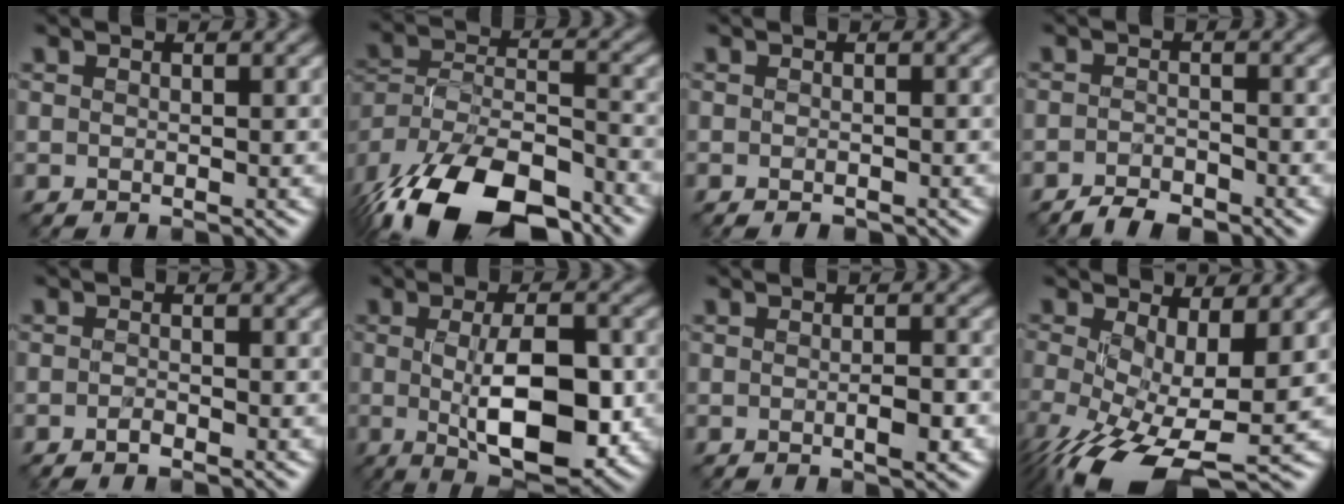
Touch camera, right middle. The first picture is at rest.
{"total": 16.7, "force": [-12.8, 6.7, 8.3], "torque": [-0.167, -0.025, -0.188]}
{"total": 1.0, "force": [-0.8, 0.4, 0.6], "torque": [-0.013, -0.005, -0.013]}
{"total": 2.7, "force": [-2.4, 0.7, 1.0], "torque": [-0.017, 0.001, -0.047]}
{"total": 1.1, "force": [-0.8, 0.1, 0.7], "torque": [-0.016, -0.002, -0.017]}
{"total": 8.4, "force": [-1.0, 2.9, 7.9], "torque": [-0.125, -0.011, -0.012]}
{"total": 1.8, "force": [-0.6, 0.3, 1.6], "torque": [-0.025, -0.004, -0.008]}
{"total": 10.9, "force": [-3.5, 4.7, 9.1], "torque": [-0.196, -0.035, -0.050]}